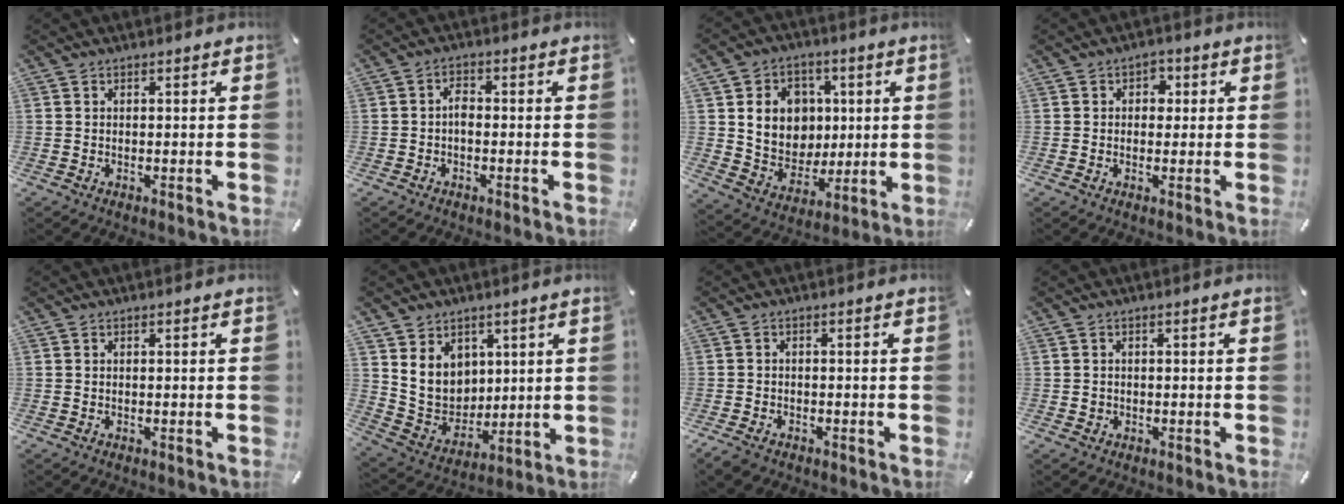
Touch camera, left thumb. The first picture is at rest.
{"total": 2.4, "force": [-0.7, 1.4, 1.8], "torque": [-0.043, 0.005, -0.016]}
{"total": 12.2, "force": [2.4, 11.1, 4.5], "torque": [-0.074, 0.000, 0.059]}
{"total": 3.1, "force": [0.1, 2.6, 1.6], "torque": [-0.010, 0.001, -0.007]}
{"total": 0.0}
{"total": 10.8, "force": [4.2, 9.5, 3.1], "torque": [-0.075, -0.029, 0.088]}
{"total": 2.2, "force": [-1.7, 1.0, 0.9], "torque": [-0.031, 0.002, -0.037]}
{"total": 0.9, "force": [-0.3, 0.8, 0.2], "torque": [-0.004, 0.005, -0.008]}